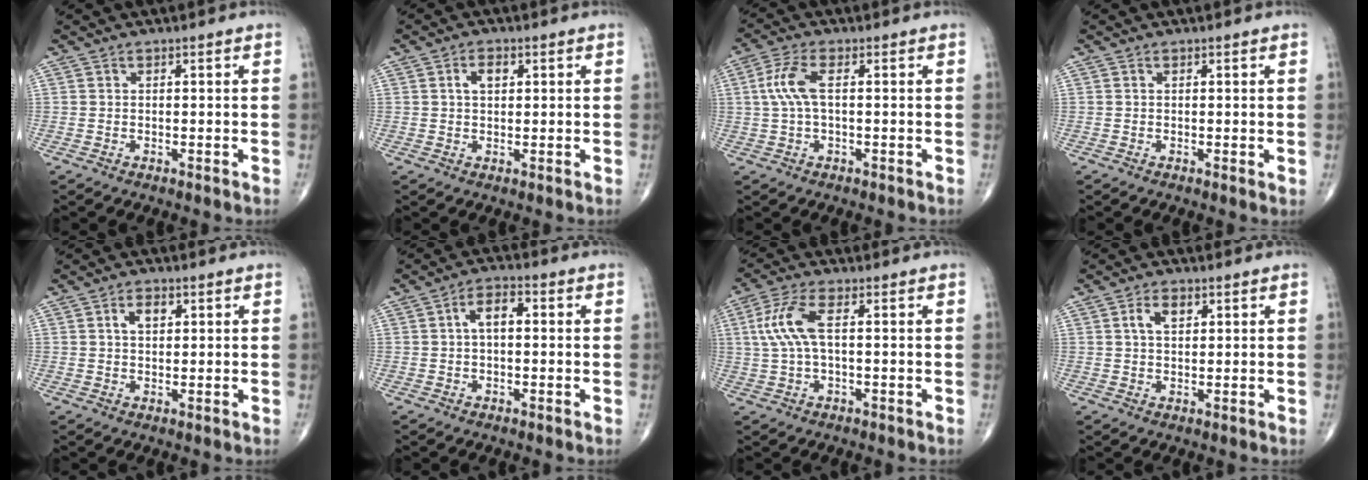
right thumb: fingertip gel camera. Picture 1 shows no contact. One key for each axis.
{"total": 3.1, "fx": 0.9, "fy": 1.9, "fz": 2.3, "tx": -0.037, "ty": 0.004, "tz": 0.015}
{"total": 6.0, "fx": 0.7, "fy": 2.3, "fz": 5.4, "tx": -0.139, "ty": 0.014, "tz": 0.010}
{"total": 0.6, "fx": 0.1, "fy": 0.2, "fz": 0.5, "tx": -0.010, "ty": -0.002, "tz": -0.001}
{"total": 3.5, "fx": 1.2, "fy": 2.1, "fz": 2.5, "tx": -0.037, "ty": 0.002, "tz": 0.019}
{"total": 5.1, "fx": 0.5, "fy": 2.7, "fz": 4.3, "tx": -0.073, "ty": 0.018, "tz": 0.002}
{"total": 7.6, "fx": 1.1, "fy": 2.7, "fz": 7.0, "tx": -0.177, "ty": 0.019, "tz": 0.020}
{"total": 3.8, "fx": 1.4, "fy": 2.2, "fz": 2.8, "tx": -0.048, "ty": 0.001, "tz": 0.025}